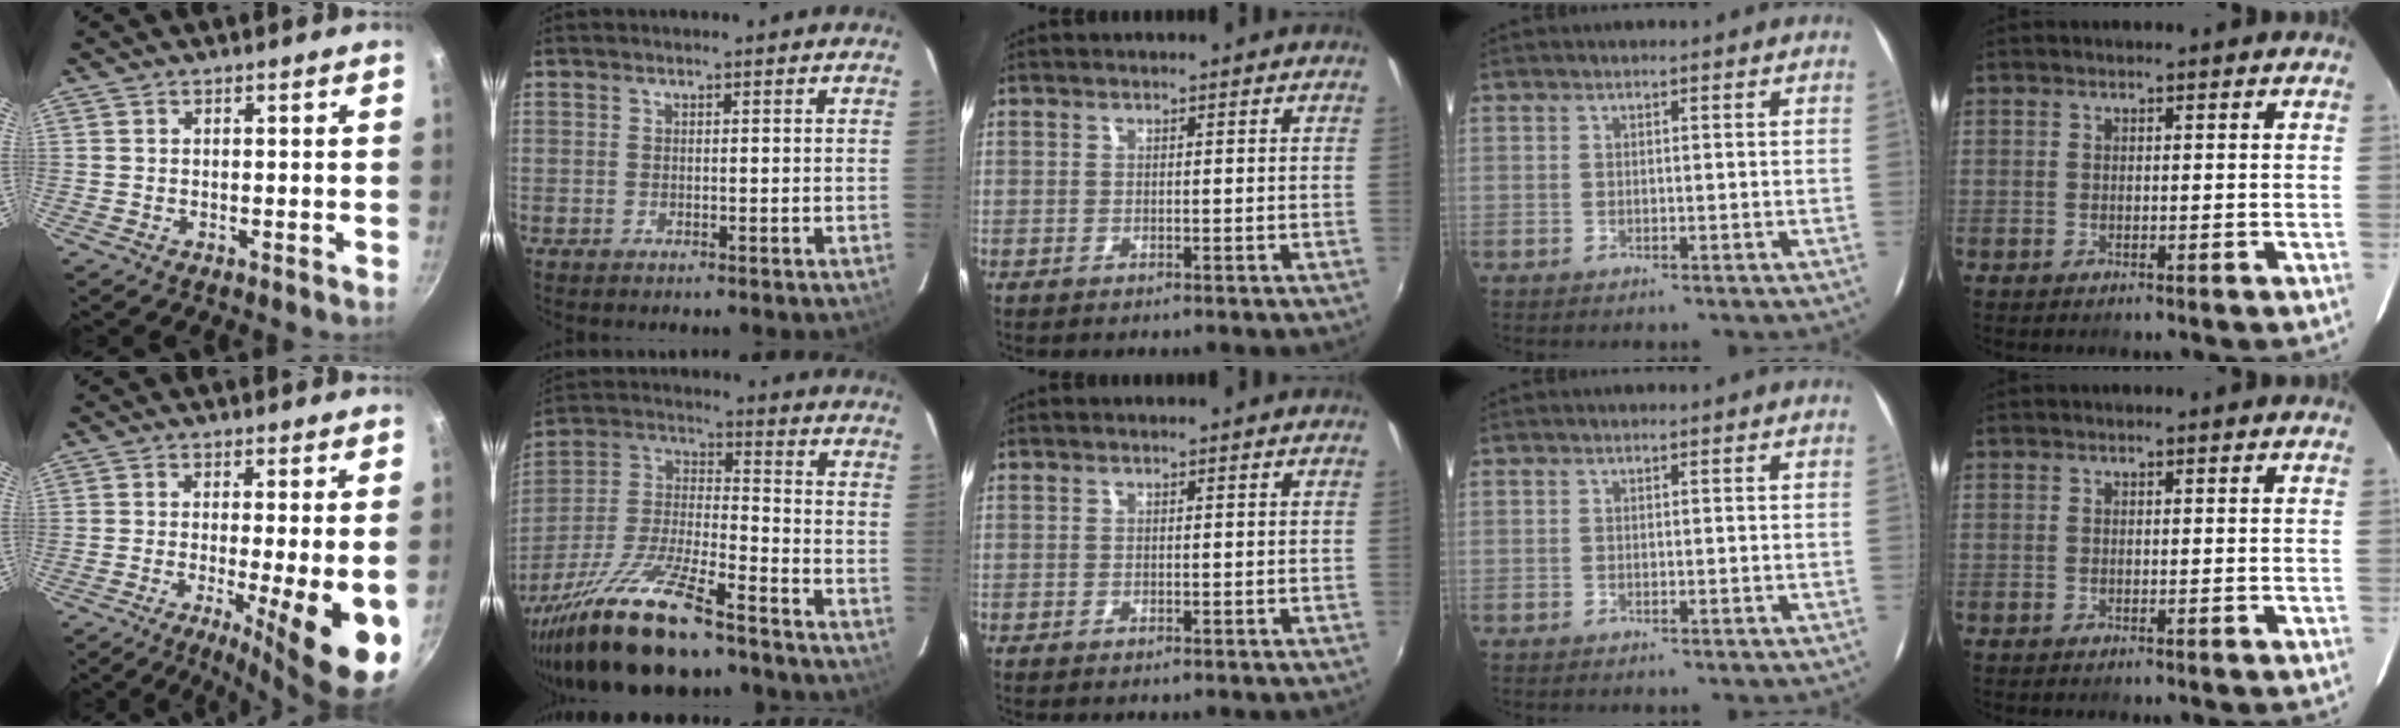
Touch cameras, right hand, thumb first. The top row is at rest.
{"thumb": {"total": 13.2, "force": [-3.5, 2.2, 12.6], "torque": [-0.181, -0.011, -0.047]}, "index": {"total": 21.3, "force": [-15.7, 4.9, 13.6], "torque": [-0.278, -0.027, -0.276]}}